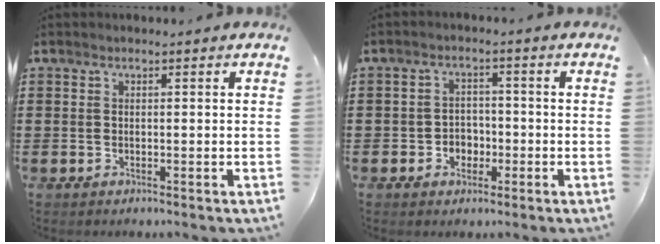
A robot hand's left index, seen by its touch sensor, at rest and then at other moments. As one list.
[{"total": 3.0, "force": [-1.4, 2.4, 1.1], "torque": [-0.028, 0.006, -0.032]}]